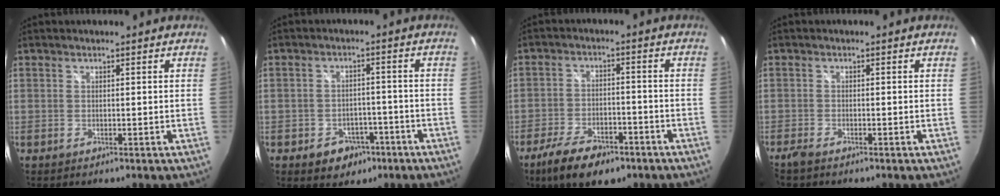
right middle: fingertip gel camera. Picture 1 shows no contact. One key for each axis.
{"total": 7.0, "fx": -3.8, "fy": 5.3, "fz": 2.5, "tx": -0.060, "ty": 0.012, "tz": -0.036}
{"total": 12.0, "fx": -8.1, "fy": 5.0, "fz": 7.3, "tx": -0.163, "ty": -0.021, "tz": -0.133}
{"total": 2.1, "fx": -1.8, "fy": 0.4, "fz": 1.0, "tx": -0.028, "ty": -0.006, "tz": -0.037}